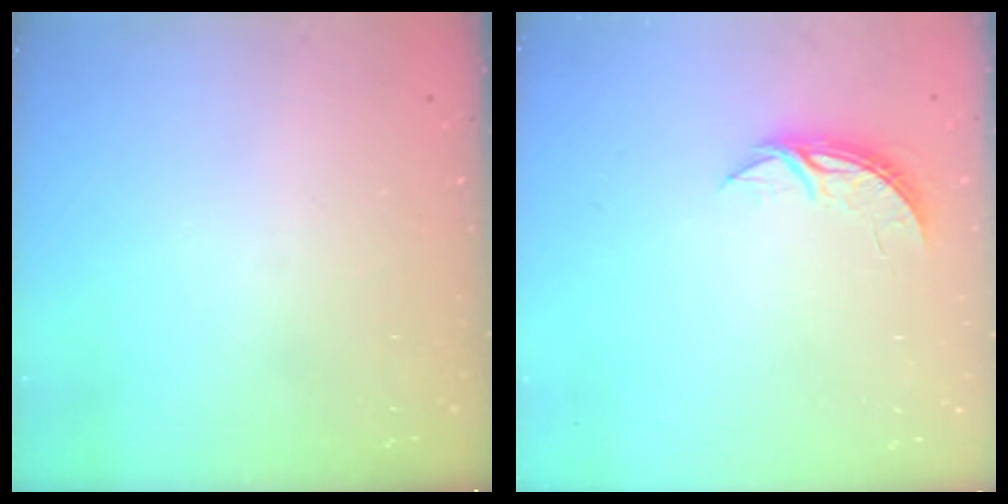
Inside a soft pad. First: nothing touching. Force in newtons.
{"total": 4.3, "press": 4.3, "slide": 0.3}